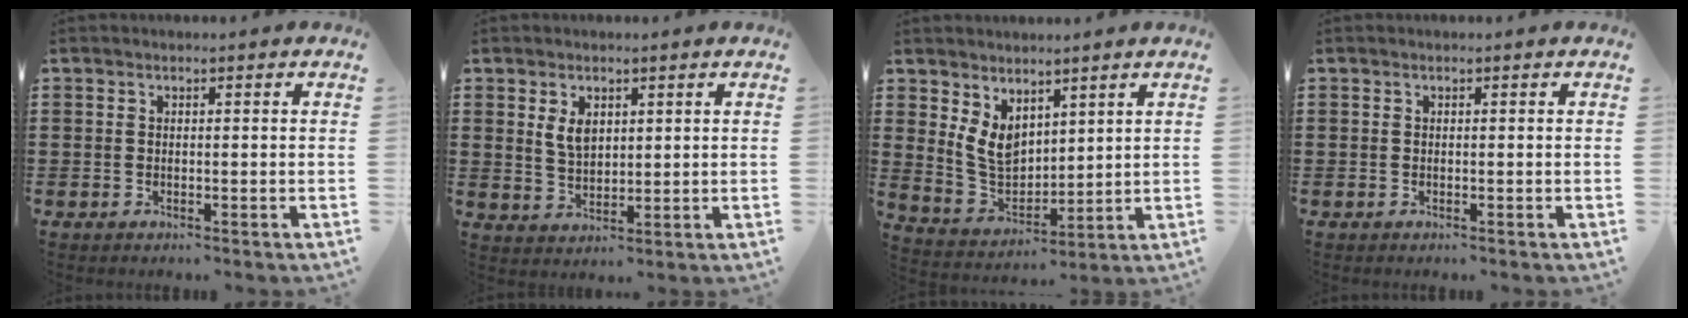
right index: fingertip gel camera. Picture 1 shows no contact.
{"total": 3.6, "force": [1.6, 2.1, 2.4], "torque": [-0.047, 0.003, 0.027]}
{"total": 6.5, "force": [3.4, 4.3, 3.4], "torque": [-0.096, -0.007, 0.064]}
{"total": 0.0}